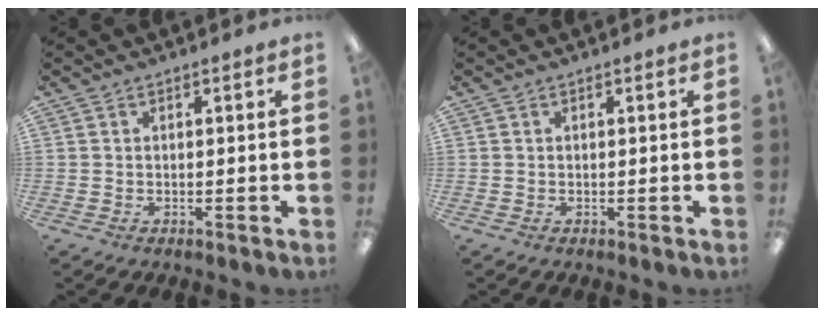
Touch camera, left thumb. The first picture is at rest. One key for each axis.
{"total": 0.0}